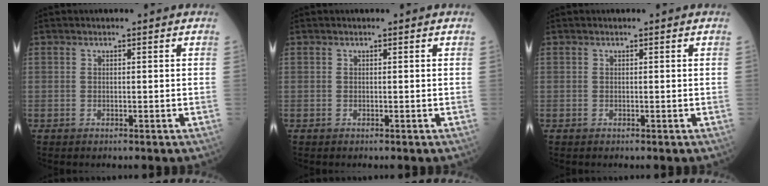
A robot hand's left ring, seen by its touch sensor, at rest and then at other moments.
{"total": 0.0}
{"total": 0.0}